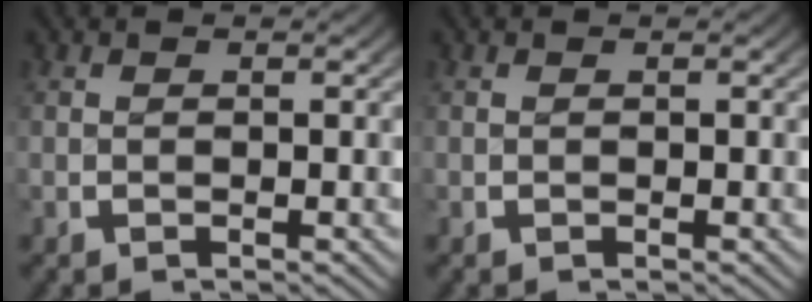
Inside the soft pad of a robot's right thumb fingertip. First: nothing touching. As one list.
[{"total": 0.0}]